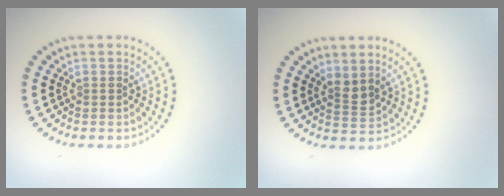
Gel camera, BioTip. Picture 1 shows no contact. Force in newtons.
{"total": 1.7, "press": 1.4, "slide": 1.1}